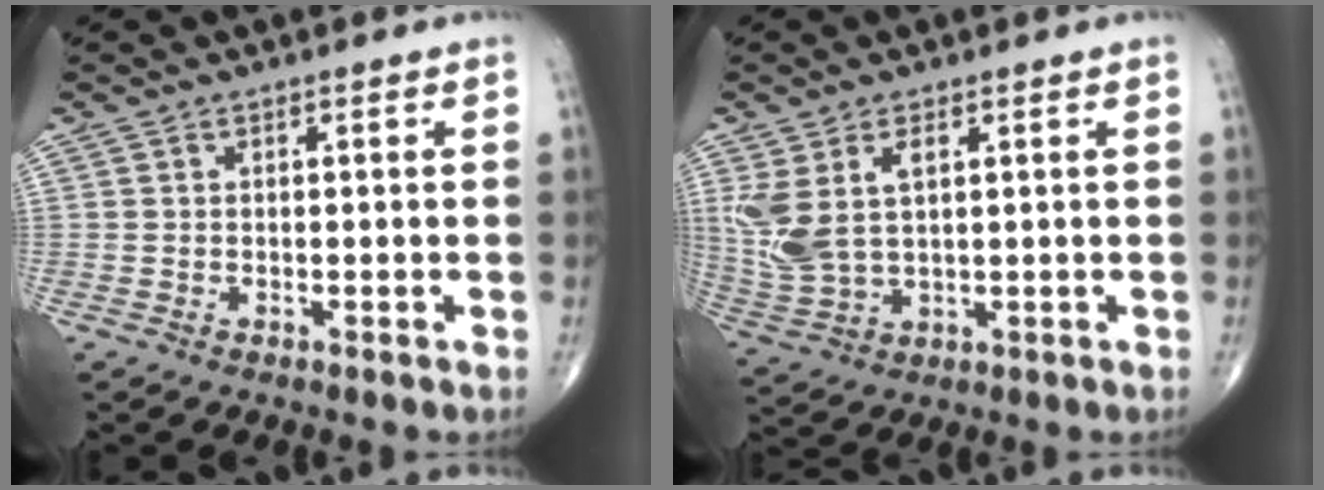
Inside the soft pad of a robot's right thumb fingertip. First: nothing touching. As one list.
[{"total": 9.1, "force": [2.7, 4.8, 7.3], "torque": [-0.169, -0.001, 0.066]}]